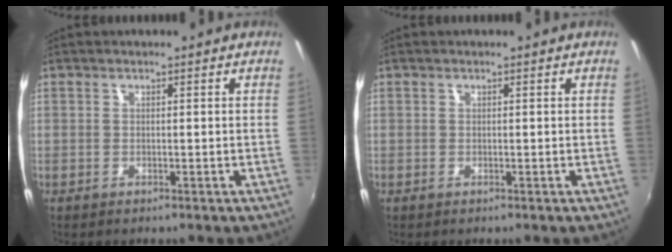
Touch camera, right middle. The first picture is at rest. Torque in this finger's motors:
{"motor_torque": [0.00, 0.00, 0.00, 0.01]}